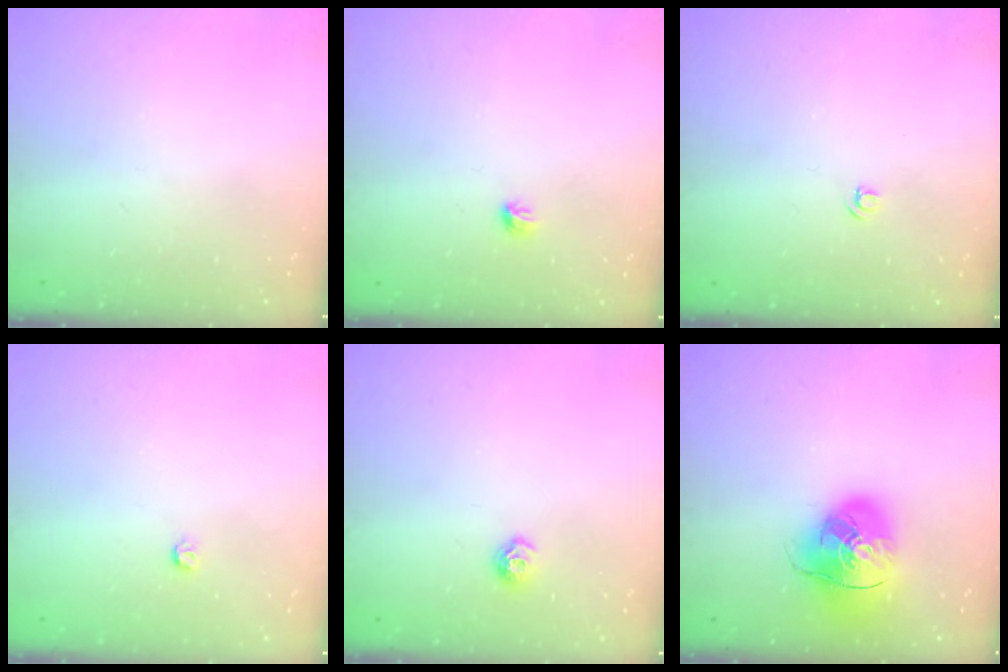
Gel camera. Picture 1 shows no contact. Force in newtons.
{"total": 3.9, "press": 3.8, "slide": 0.9}
{"total": 3.5, "press": 3.4, "slide": 0.5}
{"total": 3.2, "press": 3.2, "slide": 0.6}
{"total": 6.4, "press": 6.3, "slide": 0.9}
{"total": 16.3, "press": 16.1, "slide": 2.4}